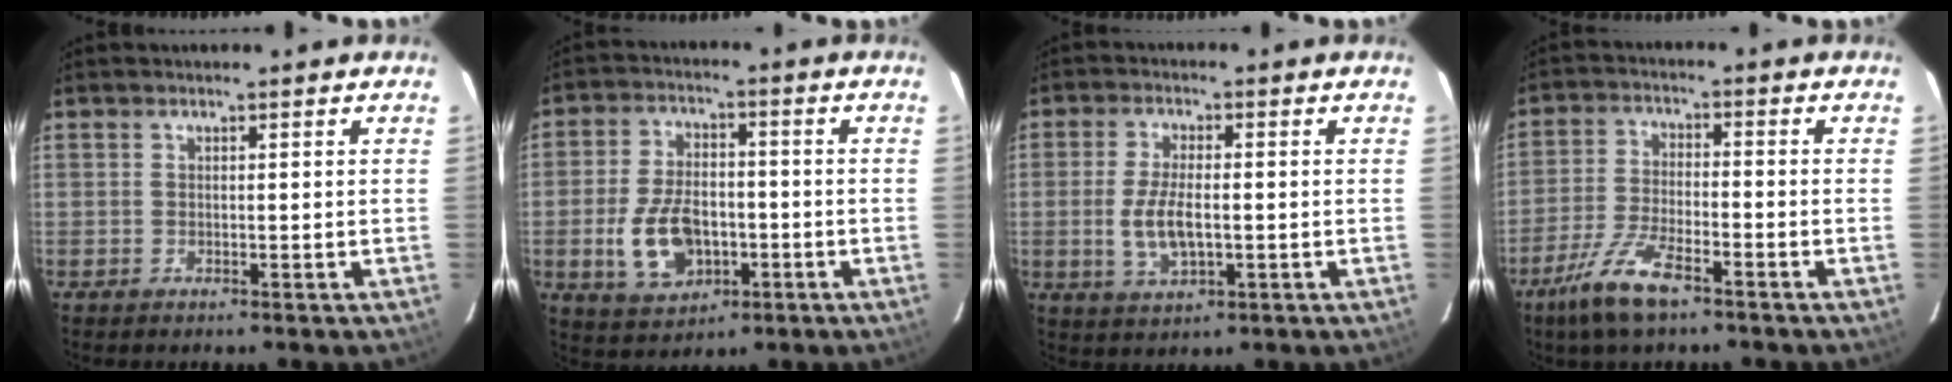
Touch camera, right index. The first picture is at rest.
{"total": 11.5, "force": [-3.2, 7.1, 8.4], "torque": [-0.180, 0.002, -0.044]}
{"total": 7.2, "force": [-1.1, 3.0, 6.5], "torque": [-0.132, -0.007, -0.016]}
{"total": 9.7, "force": [-6.4, 2.6, 6.8], "torque": [-0.155, -0.011, -0.124]}